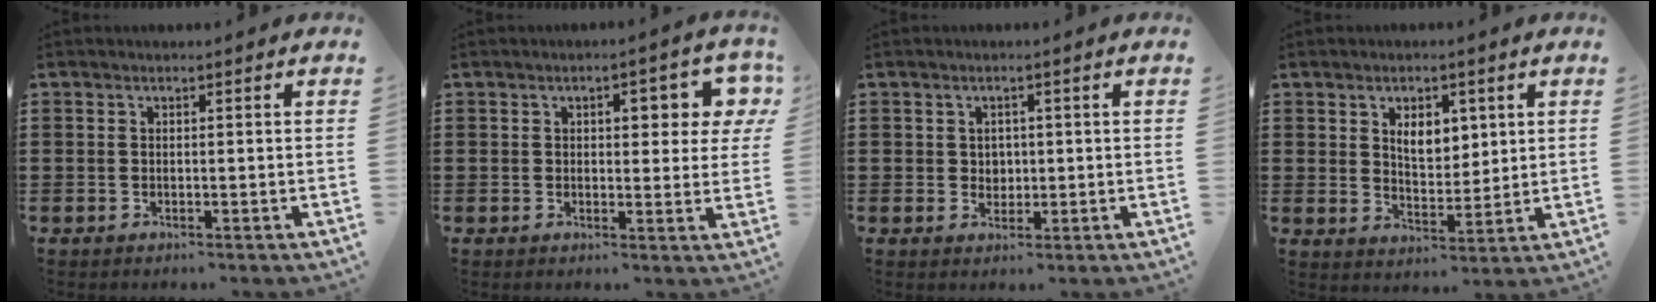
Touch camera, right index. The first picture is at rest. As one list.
[{"total": 4.6, "force": [1.5, 2.2, 3.8], "torque": [-0.047, -0.001, 0.015]}, {"total": 1.7, "force": [0.6, 1.6, 0.5], "torque": [-0.007, 0.007, 0.007]}, {"total": 5.0, "force": [2.1, 3.0, 3.4], "torque": [-0.063, 0.006, 0.032]}]